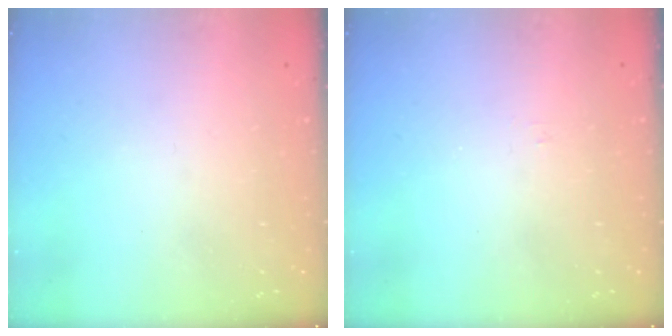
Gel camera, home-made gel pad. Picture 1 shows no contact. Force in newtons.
{"total": 3.2, "press": 3.2, "slide": 0.3}